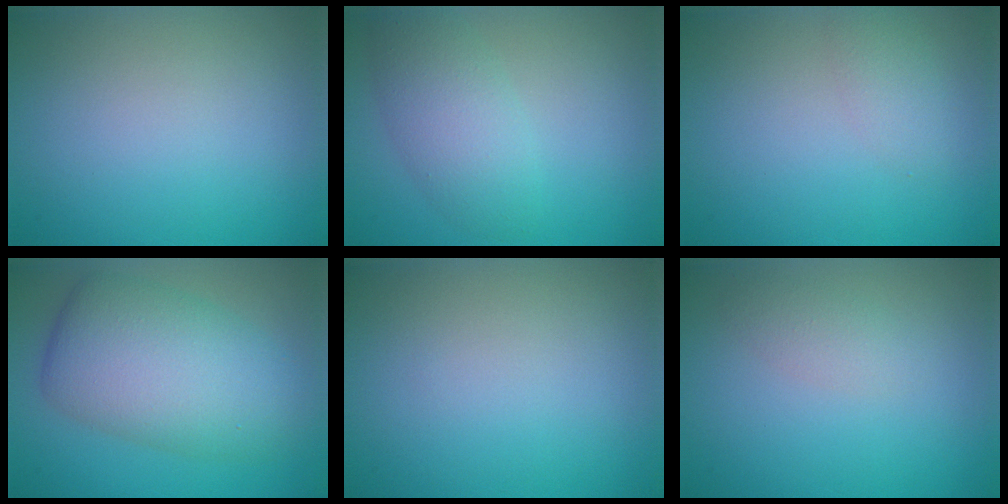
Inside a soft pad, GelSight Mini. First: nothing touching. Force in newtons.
{"total": 4.1, "press": 4.1, "slide": 0.1}
{"total": 1.5, "press": 1.5, "slide": 0.0}
{"total": 9.0, "press": 9.0, "slide": 0.1}
{"total": 0.0}
{"total": 1.5, "press": 1.5, "slide": 0.1}